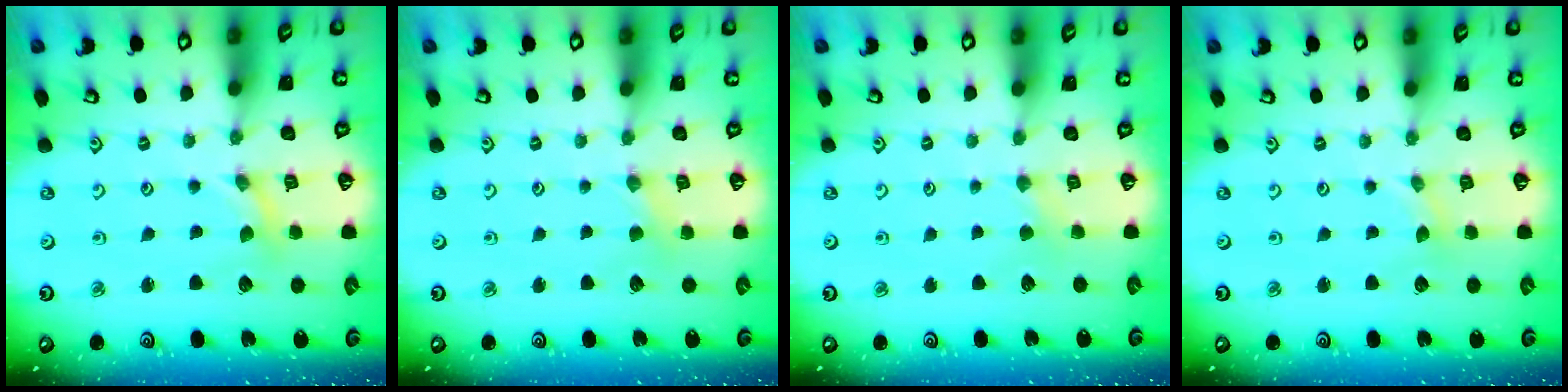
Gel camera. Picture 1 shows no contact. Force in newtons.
{"total": 2.8, "press": 2.7, "slide": 0.5}
{"total": 1.2, "press": 1.1, "slide": 0.3}
{"total": 0.0}